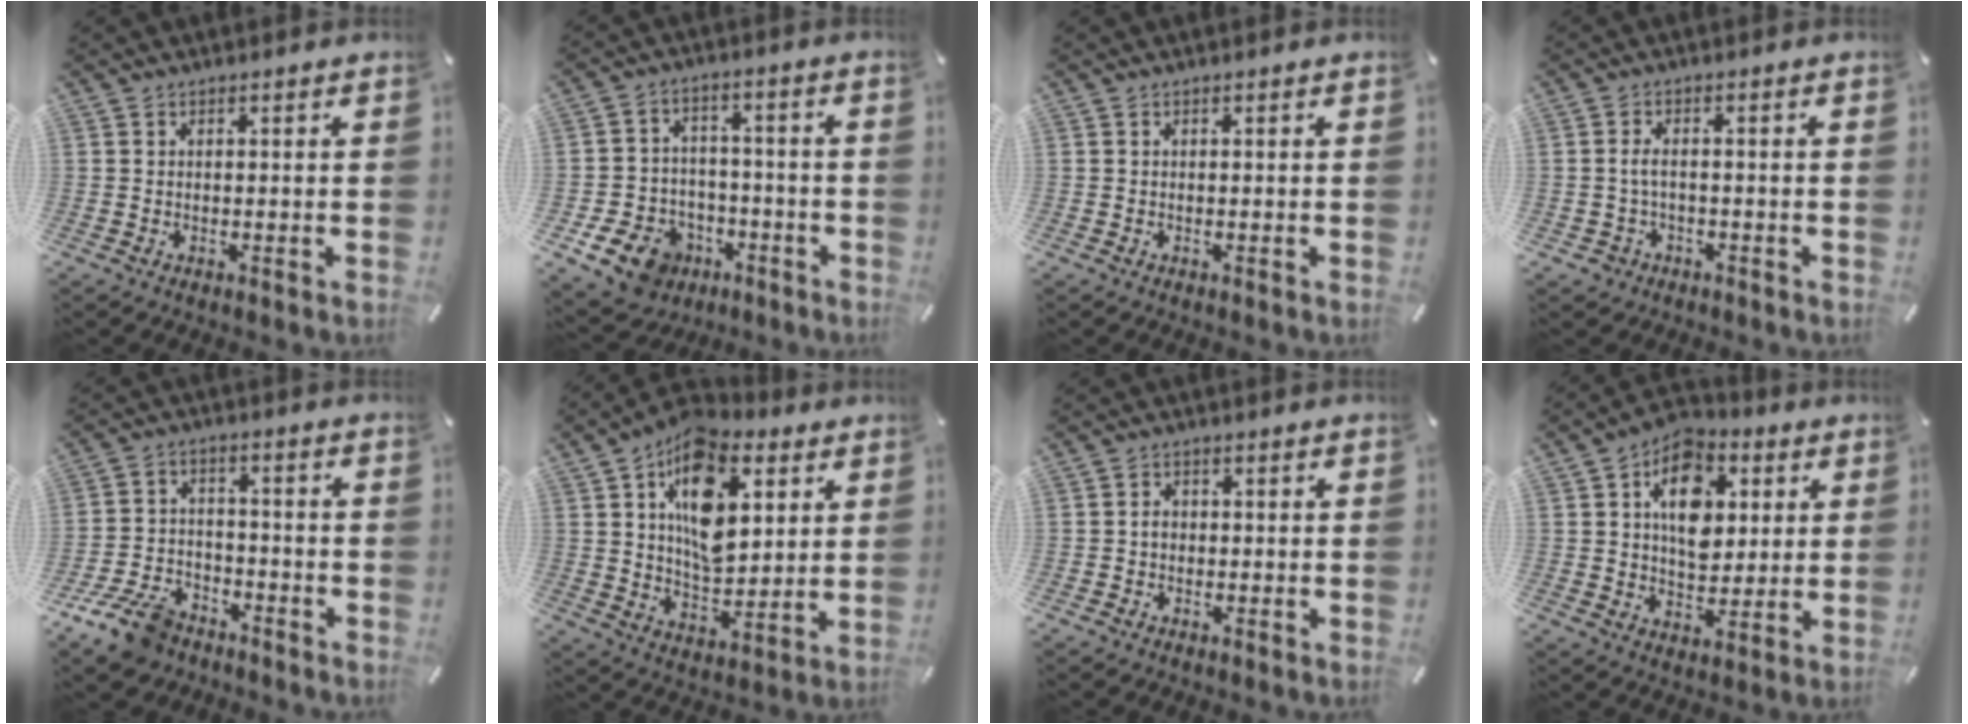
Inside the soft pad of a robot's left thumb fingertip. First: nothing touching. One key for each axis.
{"total": 10.8, "fx": -5.9, "fy": 8.0, "fz": 4.1, "tx": -0.079, "ty": 0.045, "tz": -0.102}
{"total": 0.0}
{"total": 3.1, "fx": -0.6, "fy": 2.1, "fz": 2.2, "tx": -0.045, "ty": 0.007, "tz": -0.014}
{"total": 10.6, "fx": -7.6, "fy": 5.9, "fz": 4.6, "tx": -0.088, "ty": 0.046, "tz": -0.140}
{"total": 17.1, "fx": 6.2, "fy": 10.7, "fz": 11.8, "tx": -0.203, "ty": -0.018, "tz": 0.111}
{"total": 2.4, "fx": -0.4, "fy": 2.0, "fz": 1.3, "tx": -0.025, "ty": 0.006, "tz": -0.010}
{"total": 13.7, "fx": 3.7, "fy": 10.2, "fz": 8.4, "tx": -0.111, "ty": -0.008, "tz": 0.066}